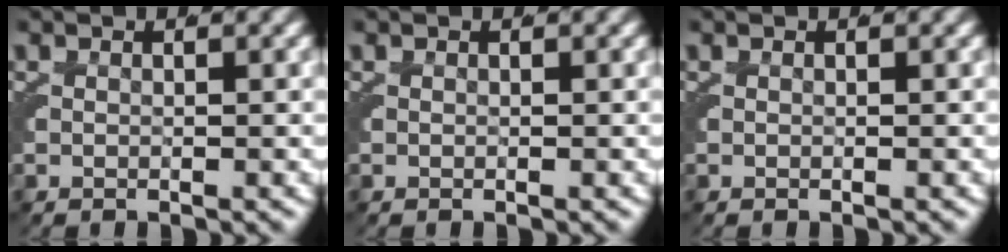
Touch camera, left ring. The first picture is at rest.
{"total": 0.0}
{"total": 0.0}